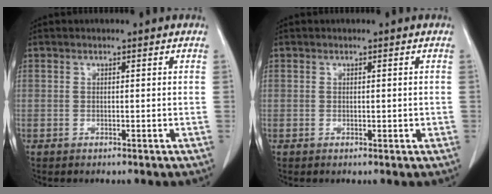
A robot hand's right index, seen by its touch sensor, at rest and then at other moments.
{"total": 1.0, "force": [-0.1, 0.5, 0.9], "torque": [-0.013, -0.002, 0.002]}